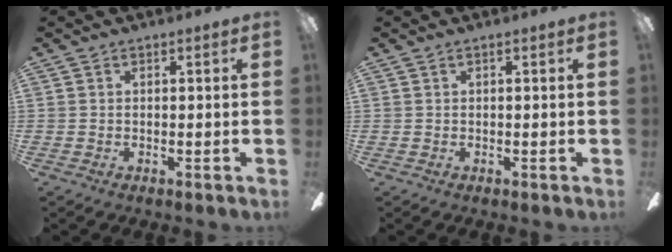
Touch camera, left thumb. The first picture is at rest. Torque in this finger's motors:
{"motor_torque": [0.00, 0.00, 0.00, 0.00, 0.00]}